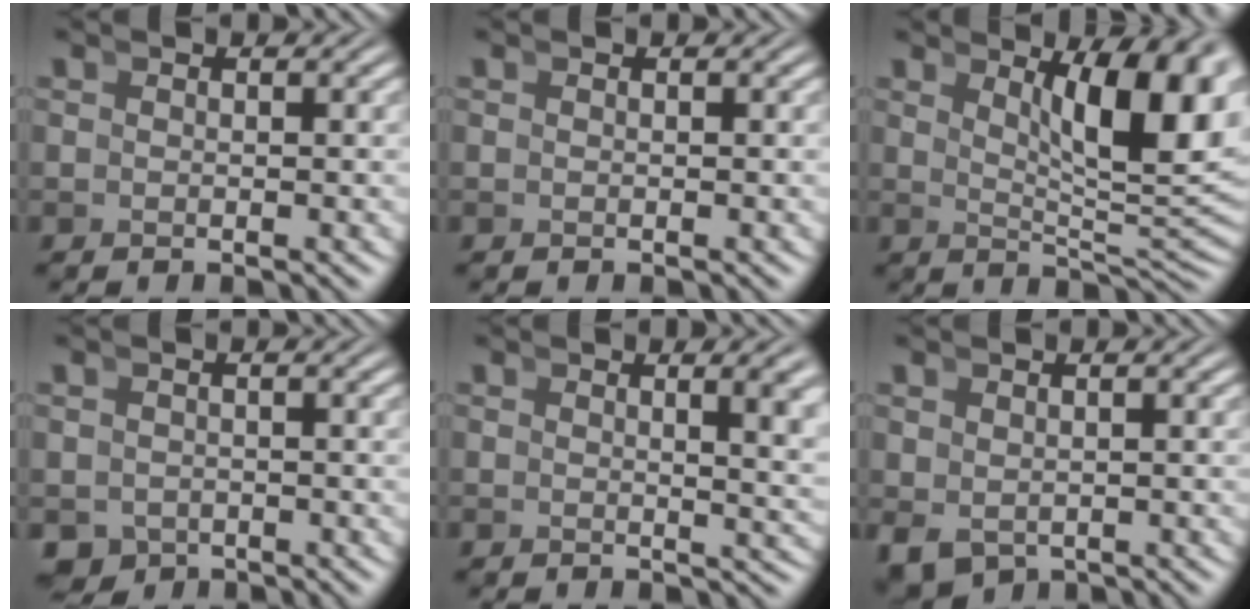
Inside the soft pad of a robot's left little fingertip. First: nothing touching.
{"total": 0.0}
{"total": 9.3, "force": [2.7, 2.8, 8.4], "torque": [-0.100, -0.005, 0.045]}
{"total": 4.1, "force": [-2.4, 3.1, 1.2], "torque": [-0.024, -0.030, -0.030]}
{"total": 2.7, "force": [1.0, -0.2, 2.5], "torque": [-0.021, -0.004, 0.017]}
{"total": 2.4, "force": [-1.3, 1.5, 1.3], "torque": [-0.025, -0.017, -0.003]}